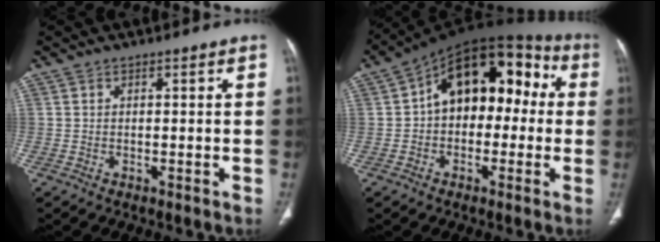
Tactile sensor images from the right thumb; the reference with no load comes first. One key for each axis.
{"total": 16.9, "fx": 1.4, "fy": 10.8, "fz": 13.0, "tx": -0.139, "ty": 0.058, "tz": 0.008}